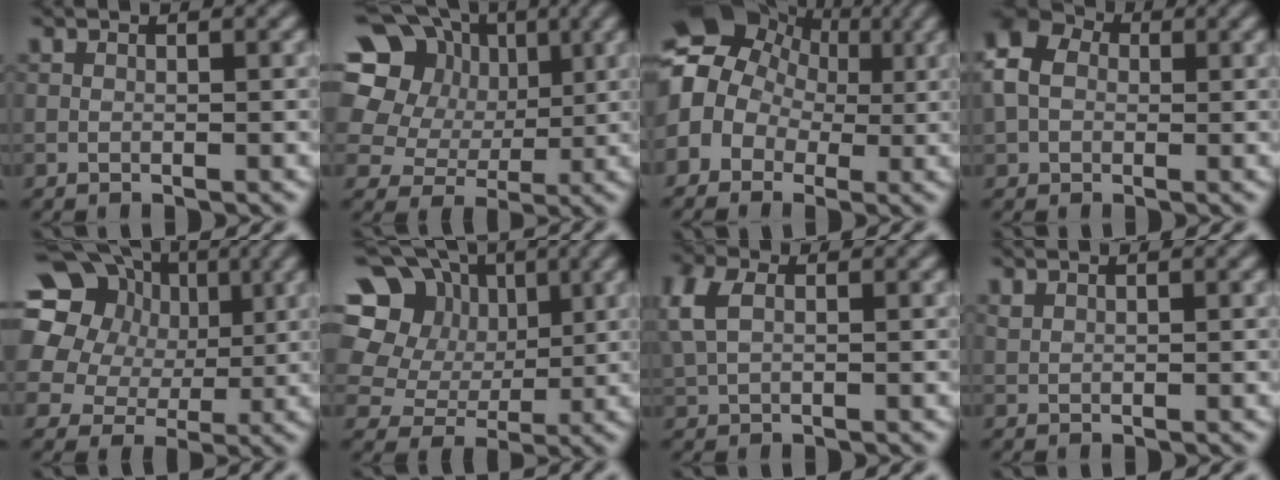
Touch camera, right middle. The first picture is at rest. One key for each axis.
{"total": 17.5, "fx": 5.9, "fy": 14.8, "fz": 7.4, "tx": -0.183, "ty": 0.045, "tz": 0.098}
{"total": 10.2, "fx": 1.0, "fy": 8.7, "fz": 5.2, "tx": -0.090, "ty": 0.011, "tz": -0.021}
{"total": 6.4, "fx": 0.9, "fy": 5.2, "fz": 3.8, "tx": -0.102, "ty": 0.024, "tz": -0.001}
{"total": 20.8, "fx": 7.5, "fy": 17.3, "fz": 8.8, "tx": -0.211, "ty": 0.045, "tz": 0.117}
{"total": 15.5, "fx": 4.9, "fy": 13.0, "fz": 7.0, "tx": -0.171, "ty": 0.053, "tz": 0.075}
{"total": 3.8, "fx": 1.0, "fy": 2.4, "fz": 2.7, "tx": -0.073, "ty": 0.010, "tz": 0.018}
{"total": 0.6, "fx": 0.6, "fy": 0.2, "fz": 0.2, "tx": -0.007, "ty": 0.001, "tz": 0.016}